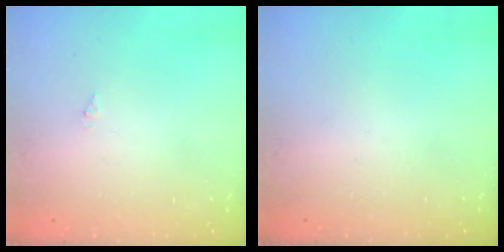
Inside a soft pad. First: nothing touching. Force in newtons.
{"total": 0.0}